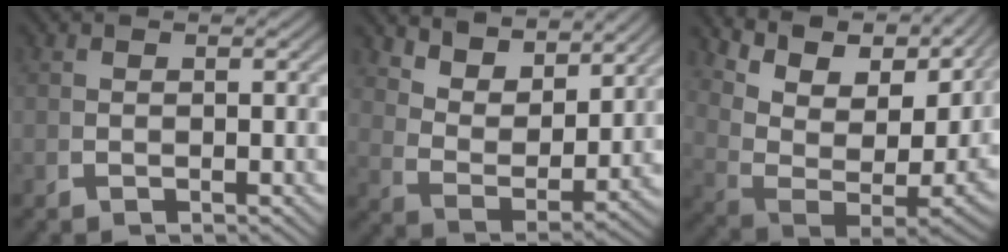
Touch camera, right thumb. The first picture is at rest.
{"total": 6.6, "force": [3.7, 3.2, 4.4], "torque": [-0.099, -0.014, 0.073]}
{"total": 14.2, "force": [3.5, 8.3, 11.0], "torque": [-0.193, -0.023, 0.070]}